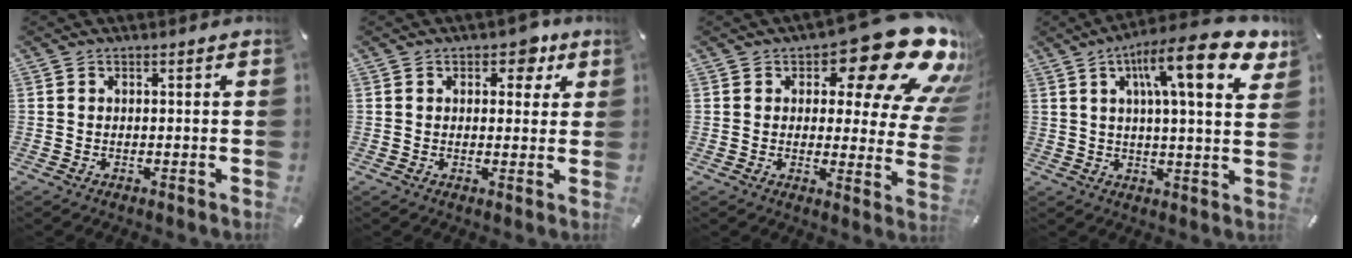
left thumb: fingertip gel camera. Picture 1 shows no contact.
{"total": 5.5, "force": [2.8, 3.5, 3.1], "torque": [-0.023, -0.008, 0.040]}
{"total": 21.7, "force": [12.5, 9.1, 15.2], "torque": [-0.193, -0.080, 0.203]}
{"total": 18.1, "force": [8.6, 4.6, 15.3], "torque": [-0.236, -0.030, 0.125]}